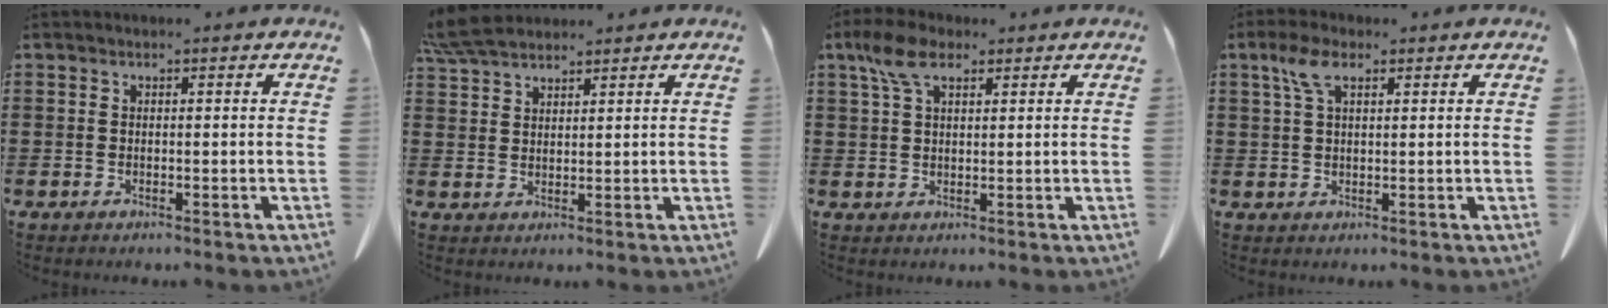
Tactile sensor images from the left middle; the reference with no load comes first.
{"total": 5.4, "force": [4.7, 1.2, 2.4], "torque": [-0.061, -0.004, 0.092]}
{"total": 5.8, "force": [3.2, 2.7, 4.1], "torque": [-0.091, 0.009, 0.059]}
{"total": 4.7, "force": [2.4, 1.9, 3.6], "torque": [-0.081, 0.007, 0.043]}